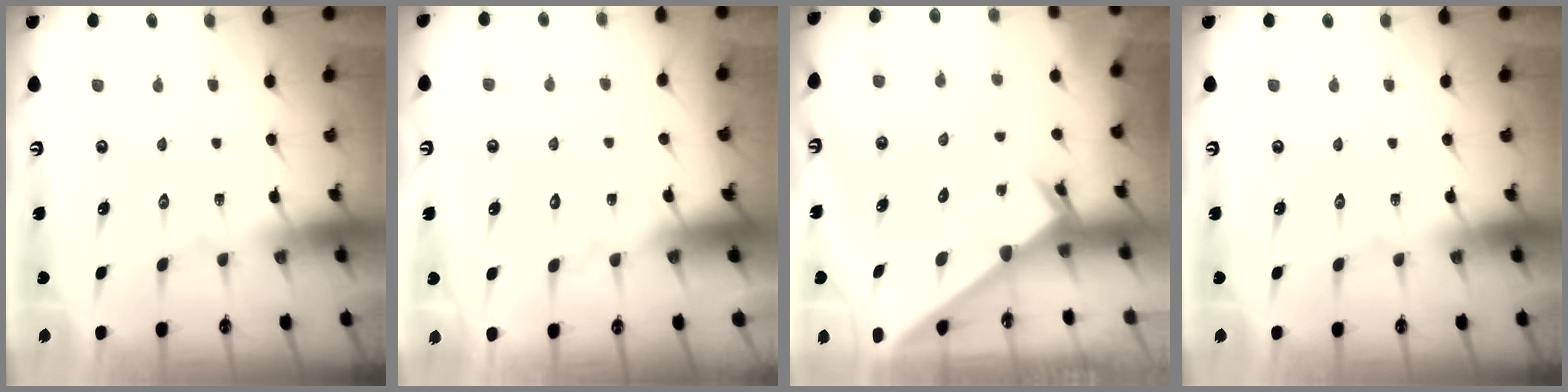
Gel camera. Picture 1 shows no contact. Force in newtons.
{"total": 3.3, "press": 3.3, "slide": 0.3}
{"total": 1.3, "press": 1.3, "slide": 0.1}
{"total": 0.0}